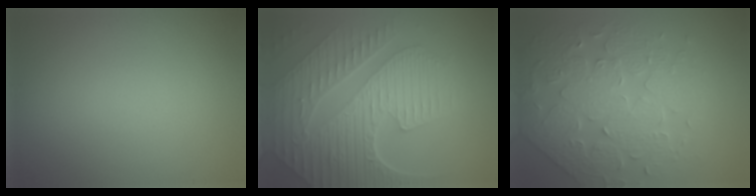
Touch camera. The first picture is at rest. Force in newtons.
{"total": 9.6, "press": 6.5, "slide": 7.1}
{"total": 5.1, "press": 4.9, "slide": 1.3}